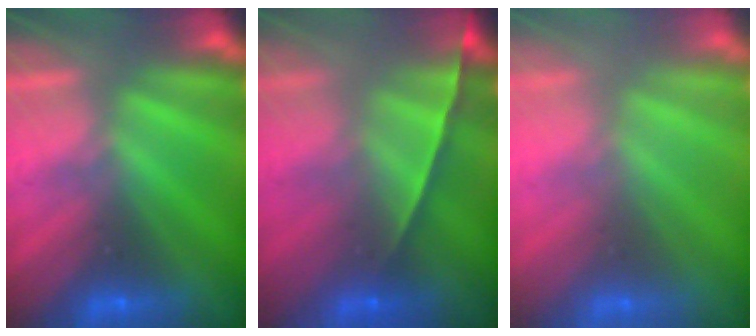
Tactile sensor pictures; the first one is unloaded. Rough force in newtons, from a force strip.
{"total": 1.5}
{"total": 3.0}